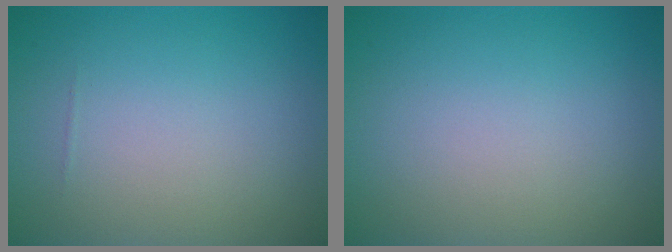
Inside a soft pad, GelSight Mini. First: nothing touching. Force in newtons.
{"total": 0.0}